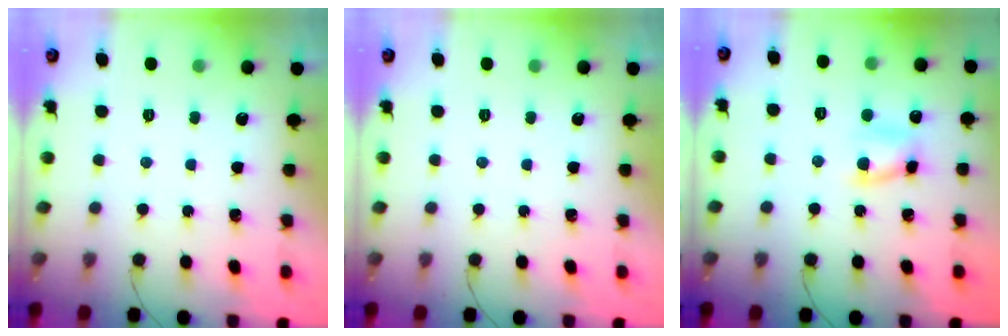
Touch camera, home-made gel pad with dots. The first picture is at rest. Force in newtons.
{"total": 0.0}
{"total": 6.4, "press": 6.4, "slide": 0.1}